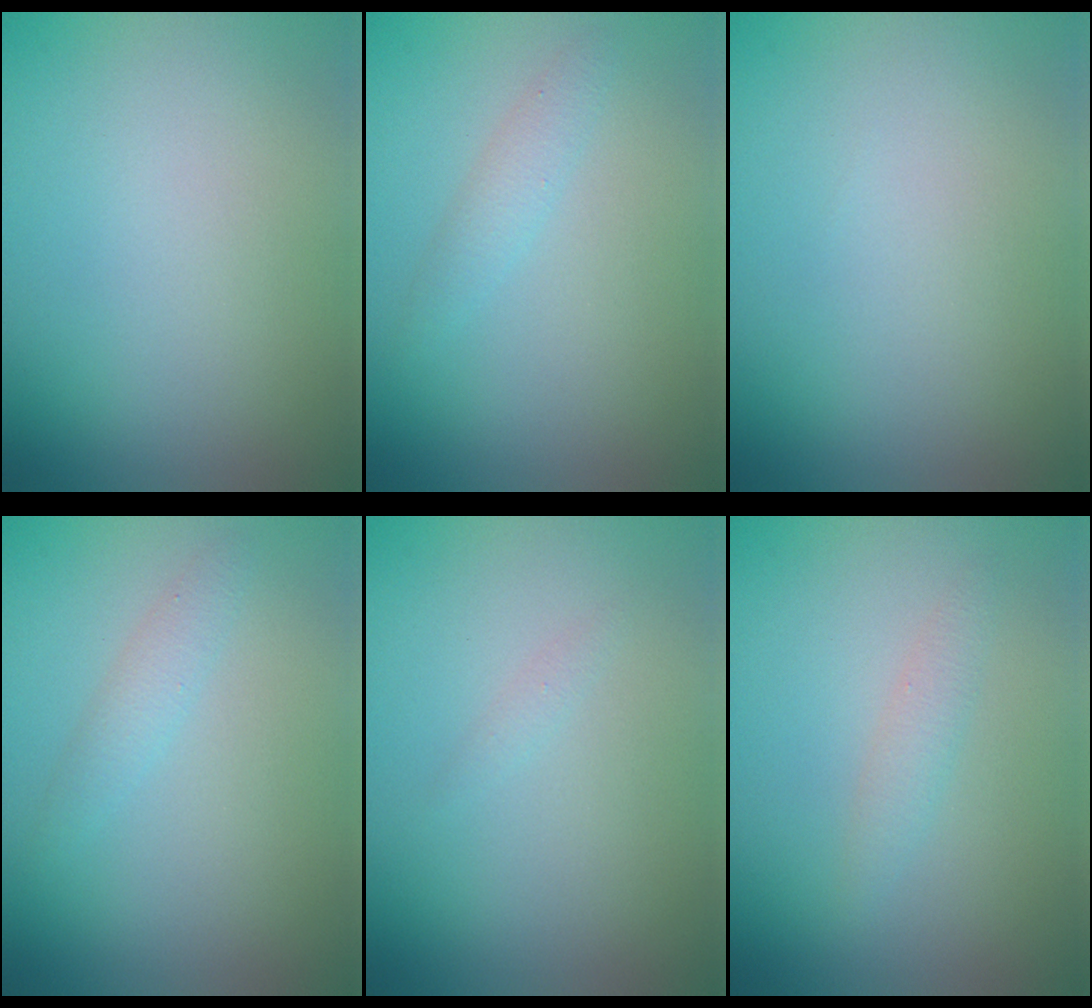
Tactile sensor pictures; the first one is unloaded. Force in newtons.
{"total": 1.4, "press": 1.4, "slide": 0.0}
{"total": 0.0}
{"total": 1.4, "press": 1.4, "slide": 0.0}
{"total": 0.5, "press": 0.5, "slide": 0.0}
{"total": 1.3, "press": 1.3, "slide": 0.0}